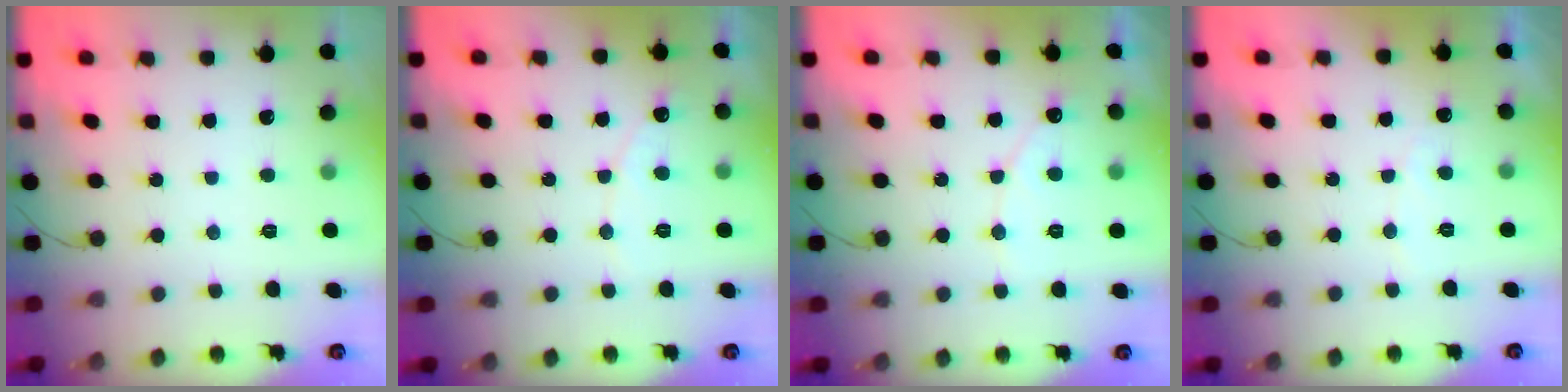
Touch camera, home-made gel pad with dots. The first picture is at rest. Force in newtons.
{"total": 4.5, "press": 4.5, "slide": 0.4}
{"total": 5.2, "press": 5.2, "slide": 0.4}
{"total": 3.7, "press": 3.7, "slide": 0.2}